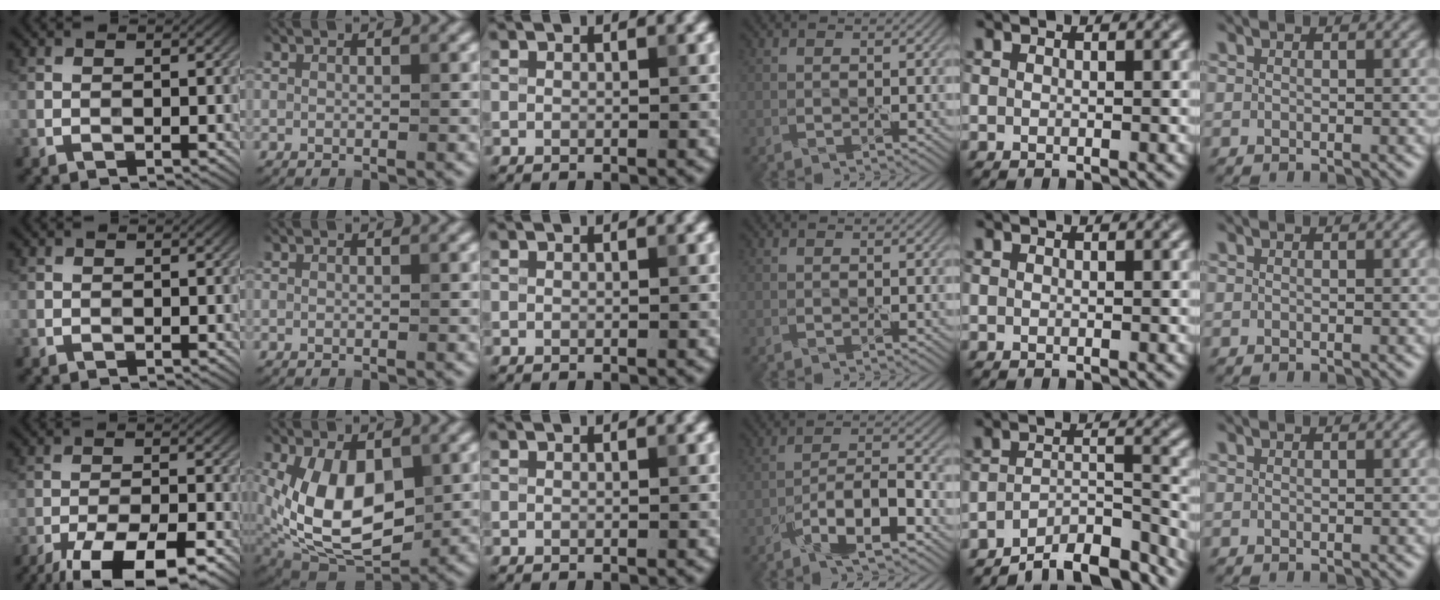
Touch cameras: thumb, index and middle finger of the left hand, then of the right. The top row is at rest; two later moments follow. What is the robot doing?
{"motion": "peel", "object": "envelope seal"}